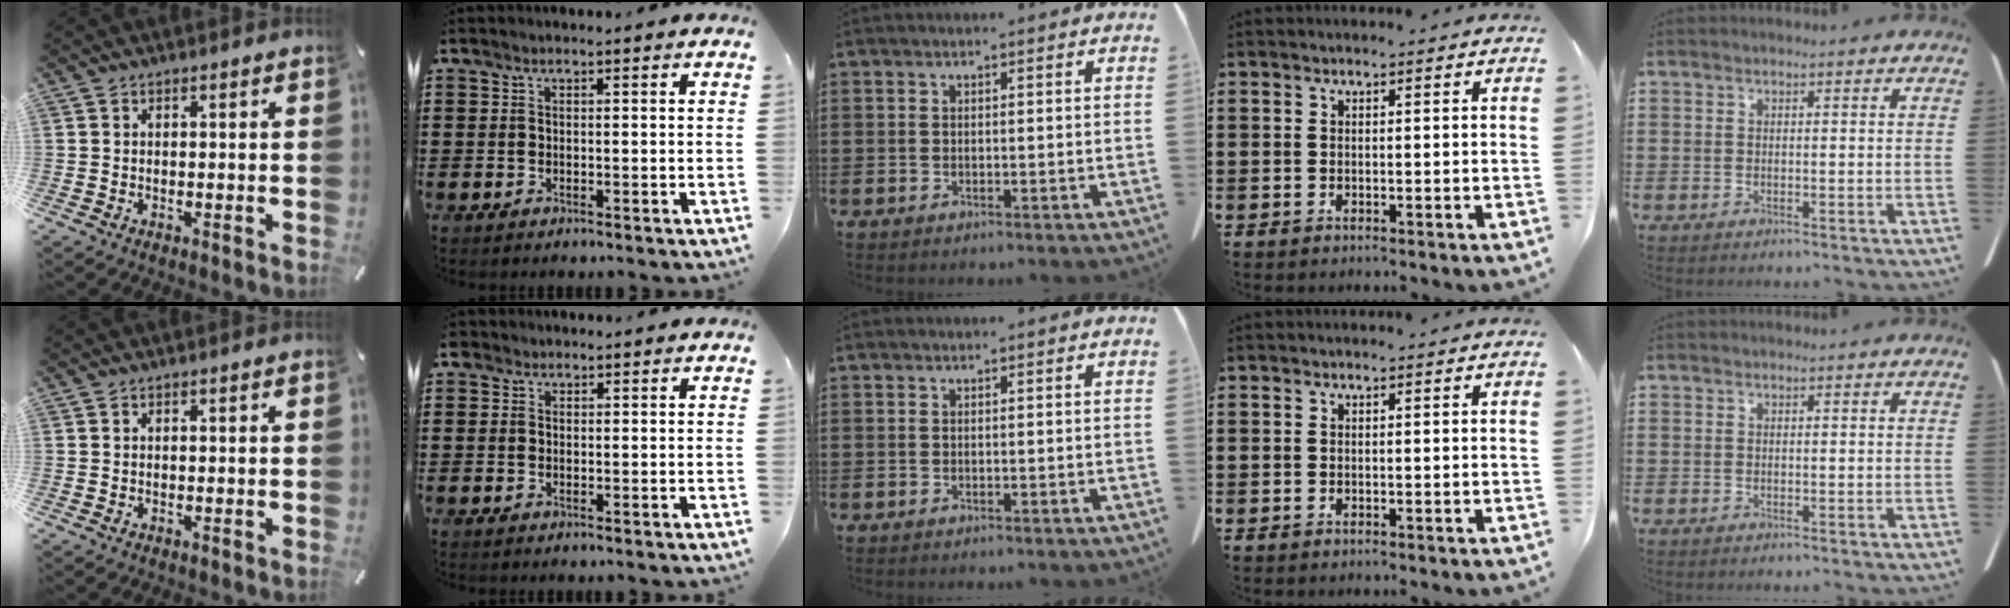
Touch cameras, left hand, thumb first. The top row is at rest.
{"index": {"total": 0.8, "force": [0.5, 0.6, 0.1], "torque": [-0.004, 0.004, 0.010]}}